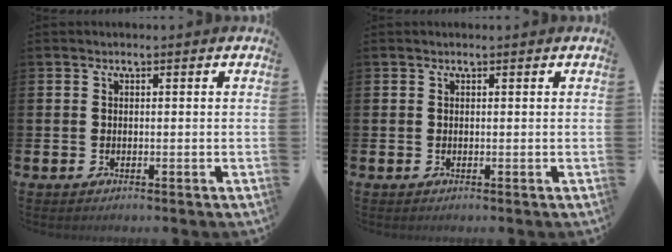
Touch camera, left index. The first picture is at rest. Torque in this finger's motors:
{"motor_torque": [0.04, -0.04, -0.16, -0.01]}